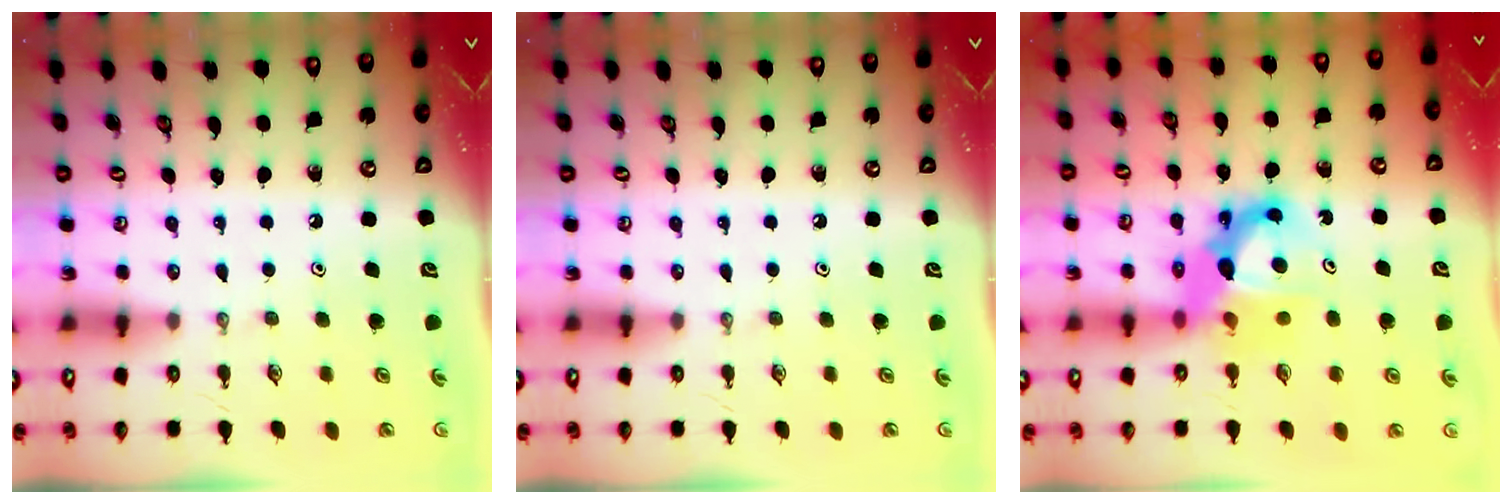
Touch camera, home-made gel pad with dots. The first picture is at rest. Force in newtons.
{"total": 0.0}
{"total": 12.9, "press": 12.8, "slide": 1.5}